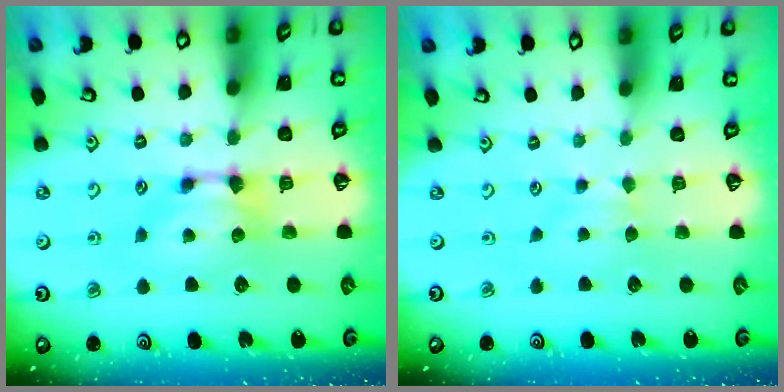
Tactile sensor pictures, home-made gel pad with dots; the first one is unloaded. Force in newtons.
{"total": 2.7, "press": 2.7, "slide": 0.4}